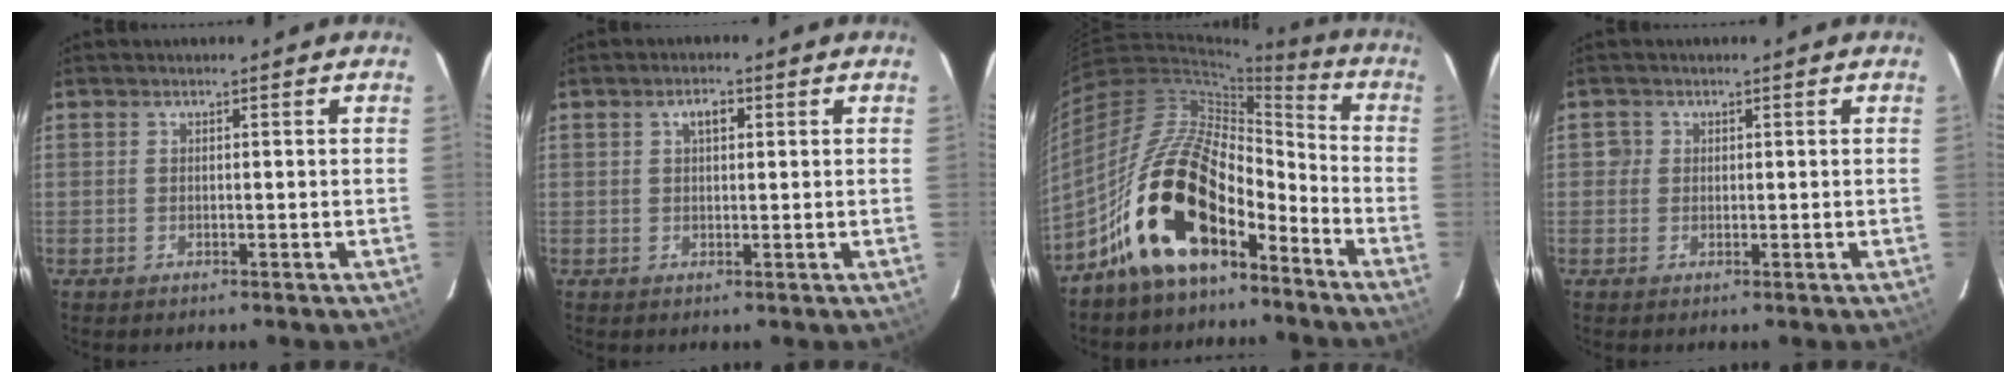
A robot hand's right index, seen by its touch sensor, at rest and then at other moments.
{"total": 2.5, "force": [0.8, 1.3, 1.9], "torque": [-0.031, 0.010, 0.013]}
{"total": 20.4, "force": [-12.2, 9.5, 13.3], "torque": [-0.248, 0.016, -0.227]}
{"total": 1.5, "force": [-0.1, 1.5, 0.1], "torque": [0.004, 0.006, -0.004]}